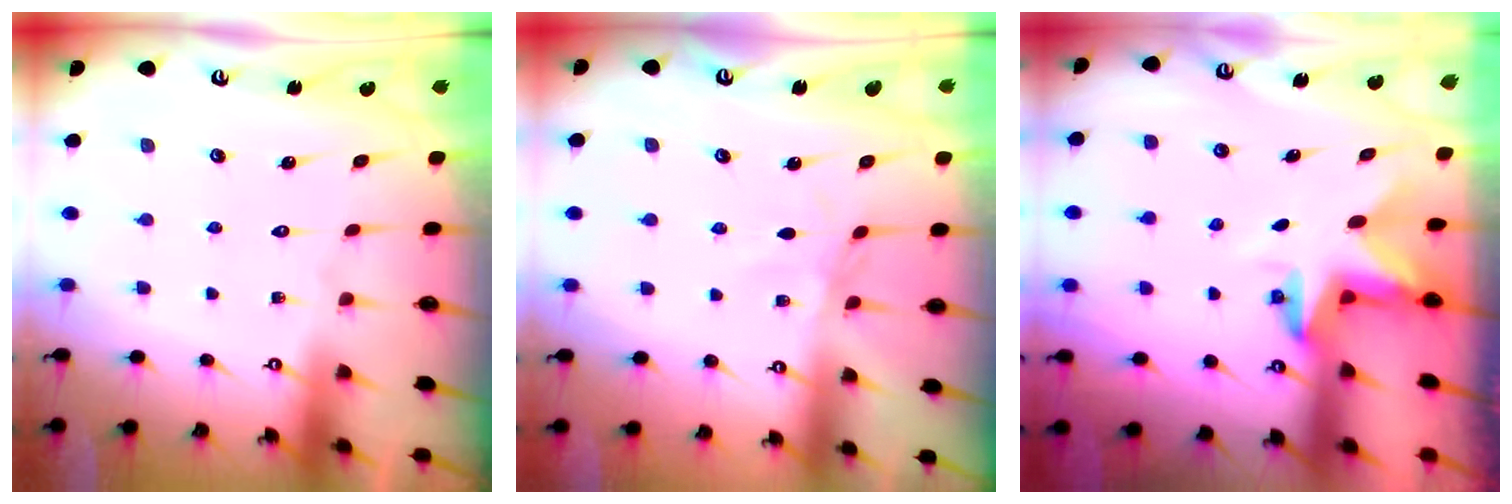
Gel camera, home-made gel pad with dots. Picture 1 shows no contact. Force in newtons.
{"total": 1.5, "press": 1.5, "slide": 0.4}
{"total": 2.8, "press": 2.8, "slide": 0.2}